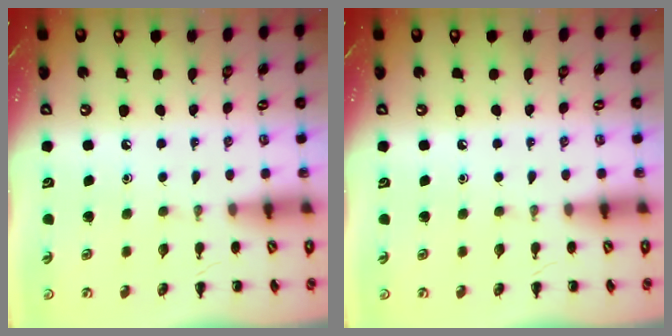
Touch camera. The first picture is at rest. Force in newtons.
{"total": 0.0}